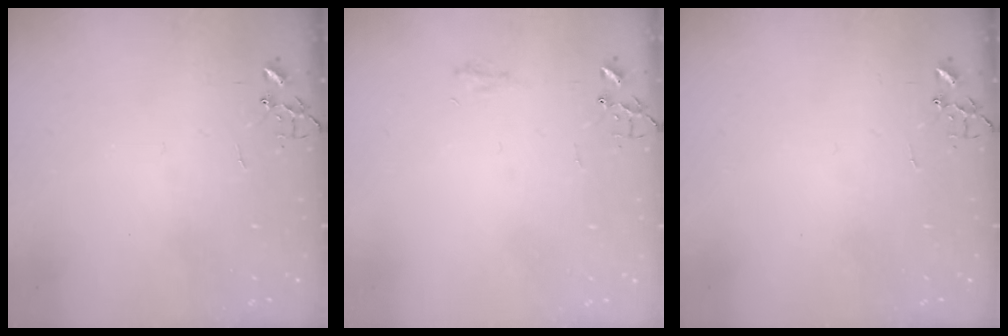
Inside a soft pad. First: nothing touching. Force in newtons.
{"total": 6.7, "press": 6.6, "slide": 0.7}
{"total": 0.0}